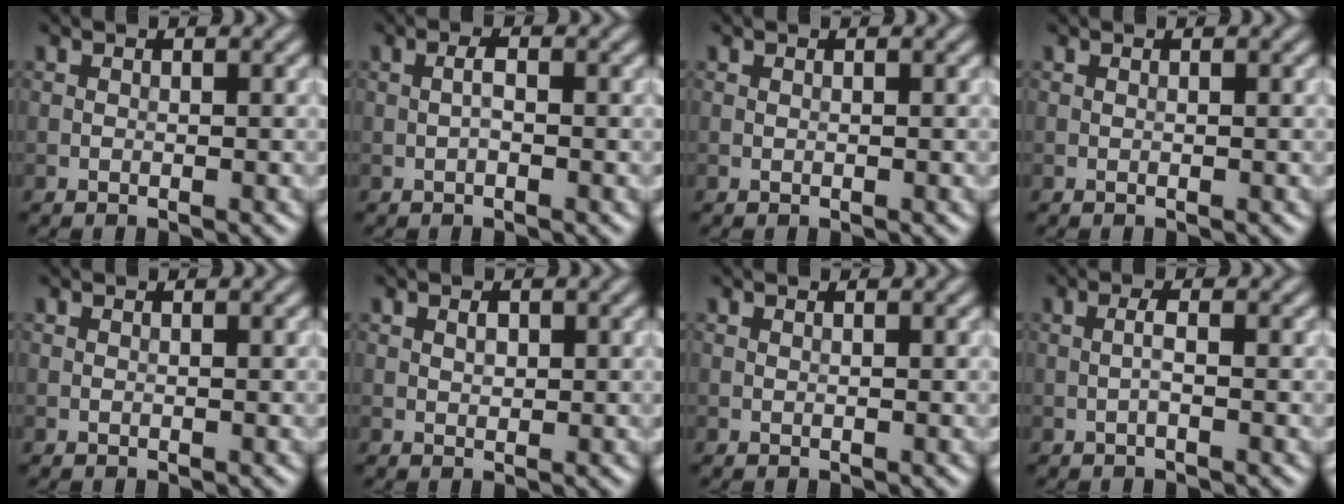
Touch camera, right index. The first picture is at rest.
{"total": 1.1, "force": [-0.2, 0.4, 1.0], "torque": [-0.019, 0.000, -0.004]}
{"total": 0.0}
{"total": 0.0}
{"total": 0.0}
{"total": 0.9, "force": [0.3, 0.6, 0.6], "torque": [-0.010, 0.000, 0.005]}
{"total": 0.0}
{"total": 1.1, "force": [-0.3, 0.1, 1.1], "torque": [-0.022, 0.002, -0.007]}